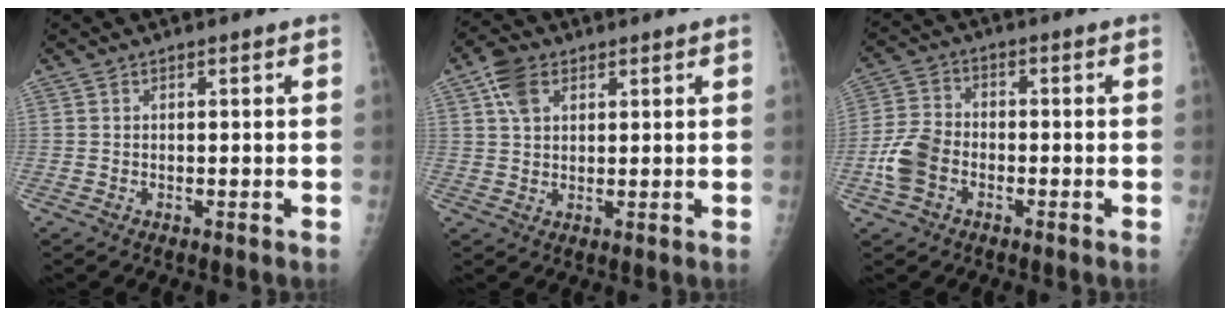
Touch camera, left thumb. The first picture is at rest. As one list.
[{"total": 5.8, "force": [2.6, 3.9, 3.5], "torque": [-0.055, 0.001, 0.048]}, {"total": 7.7, "force": [-2.7, 5.4, 4.8], "torque": [-0.099, 0.018, -0.058]}]